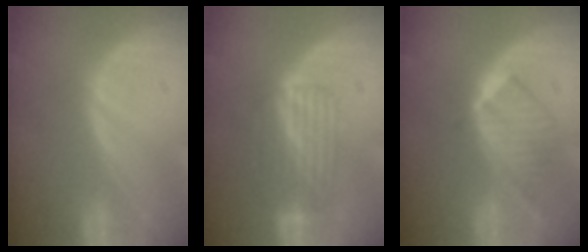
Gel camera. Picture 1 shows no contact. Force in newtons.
{"total": 6.8, "press": 5.9, "slide": 3.4}
{"total": 6.5, "press": 6.2, "slide": 2.1}